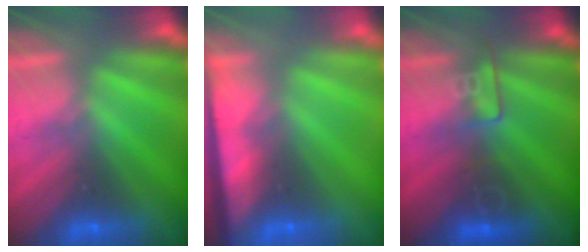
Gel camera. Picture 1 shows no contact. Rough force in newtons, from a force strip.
{"total": 7.5}
{"total": 2.5}